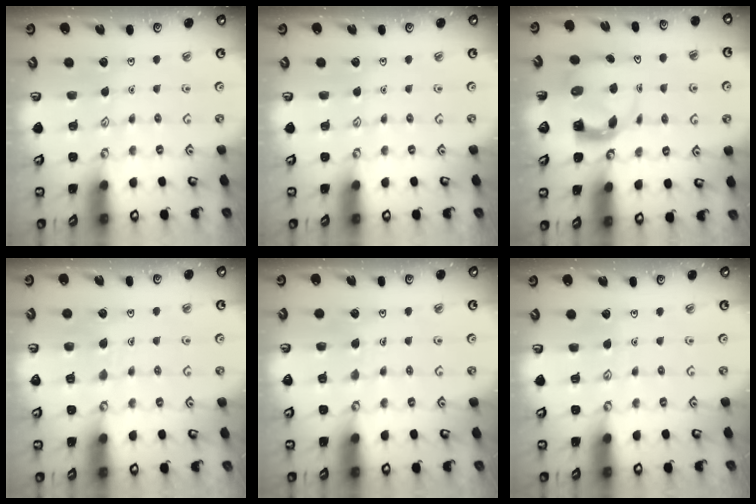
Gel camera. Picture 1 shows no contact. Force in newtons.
{"total": 0.0}
{"total": 3.9, "press": 3.8, "slide": 0.6}
{"total": 6.1, "press": 6.1, "slide": 0.5}
{"total": 5.1, "press": 5.1, "slide": 0.4}
{"total": 3.3, "press": 3.2, "slide": 0.3}